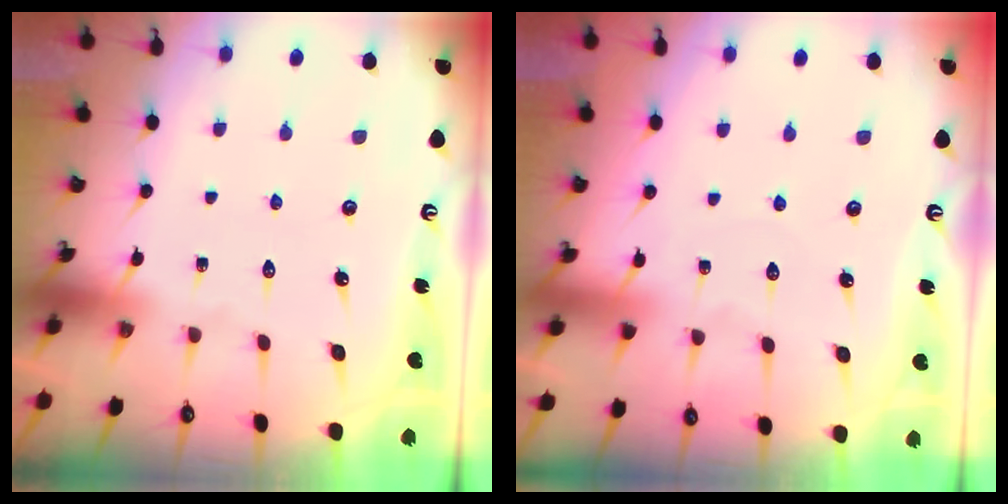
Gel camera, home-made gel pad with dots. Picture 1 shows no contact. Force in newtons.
{"total": 2.8, "press": 2.8, "slide": 0.3}